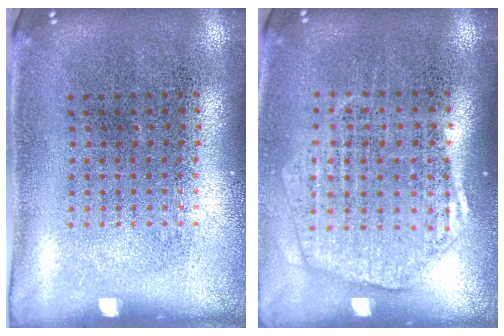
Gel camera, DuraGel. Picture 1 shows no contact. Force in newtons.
{"total": 1.9, "press": 1.7, "slide": 0.8}